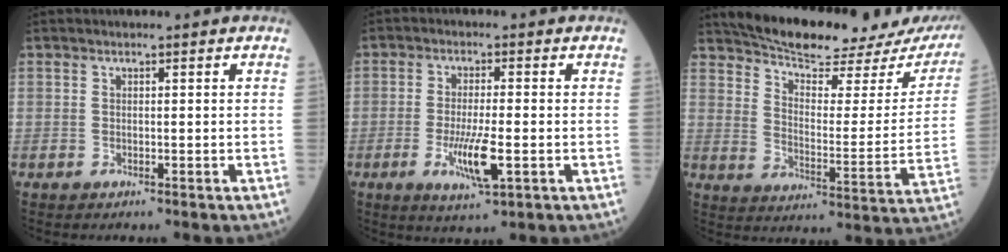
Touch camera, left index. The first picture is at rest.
{"total": 6.5, "force": [-2.0, 0.9, 6.1], "torque": [-0.123, -0.014, -0.032]}
{"total": 23.8, "force": [22.1, 3.2, 8.2], "torque": [-0.121, -0.061, 0.285]}